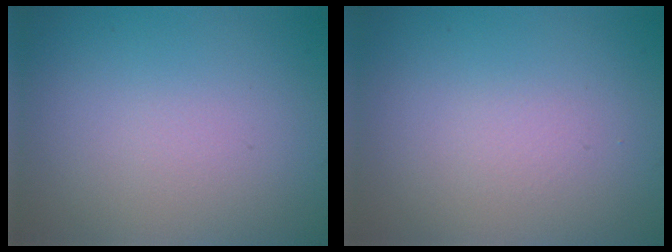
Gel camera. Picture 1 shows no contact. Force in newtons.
{"total": 0.6, "press": 0.6, "slide": 0.0}